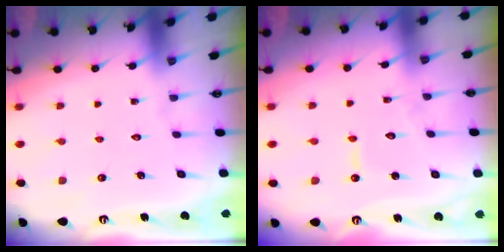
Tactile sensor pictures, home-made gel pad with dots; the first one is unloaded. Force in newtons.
{"total": 5.3, "press": 5.3, "slide": 0.4}